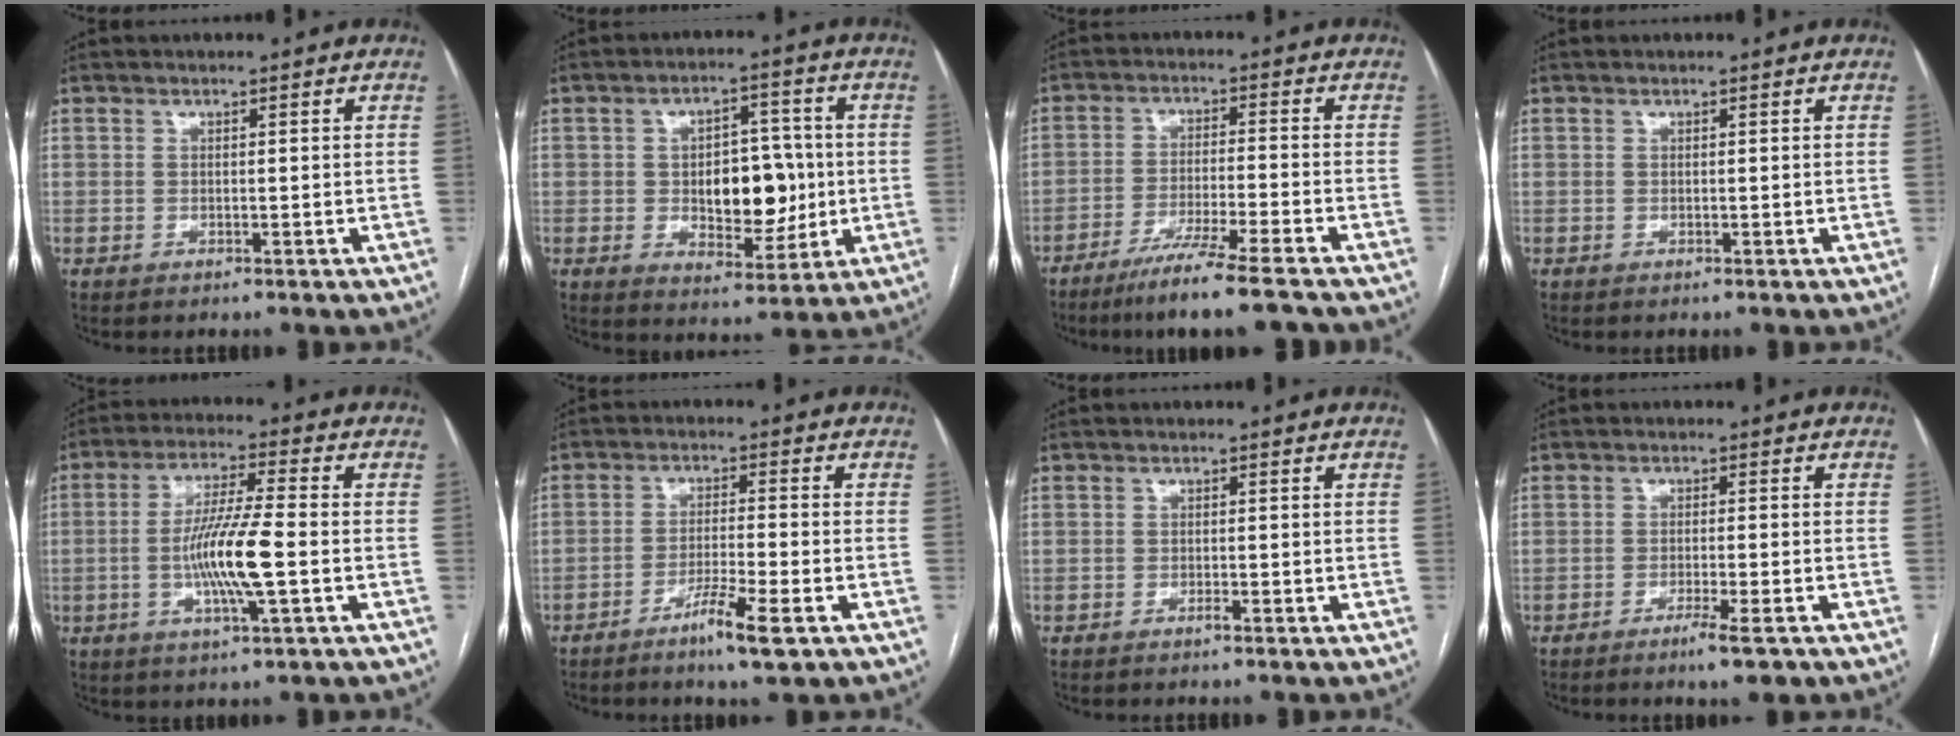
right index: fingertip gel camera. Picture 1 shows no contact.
{"total": 10.2, "force": [-0.3, 5.6, 8.6], "torque": [-0.121, 0.012, 0.005]}
{"total": 9.9, "force": [-7.8, -0.7, 6.0], "torque": [-0.095, -0.029, -0.130]}
{"total": 0.0}
{"total": 10.5, "force": [-2.0, 0.4, 10.3], "torque": [-0.199, -0.006, -0.041]}
{"total": 6.5, "force": [-3.7, 0.1, 5.3], "torque": [-0.096, -0.010, -0.066]}
{"total": 0.5, "force": [-0.4, 0.1, 0.3], "torque": [-0.004, 0.001, -0.006]}
{"total": 4.2, "force": [-2.7, 0.0, 3.3], "torque": [-0.051, -0.008, -0.043]}